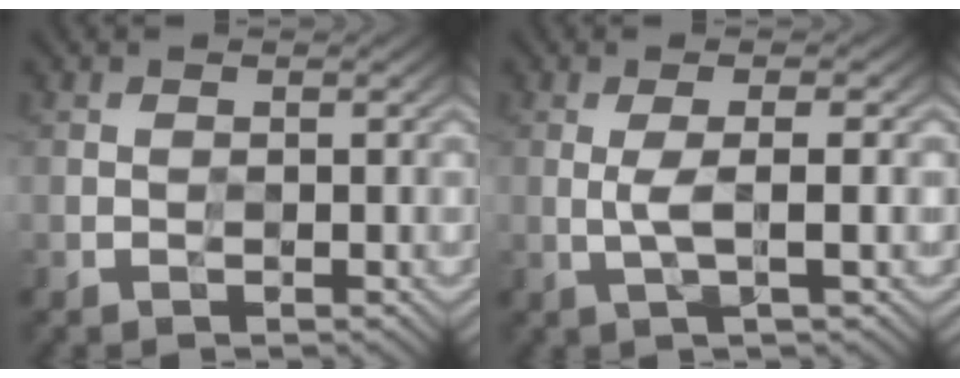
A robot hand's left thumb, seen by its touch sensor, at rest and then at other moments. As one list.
[{"total": 3.3, "force": [-0.1, 0.4, 3.3], "torque": [-0.064, 0.003, -0.006]}]